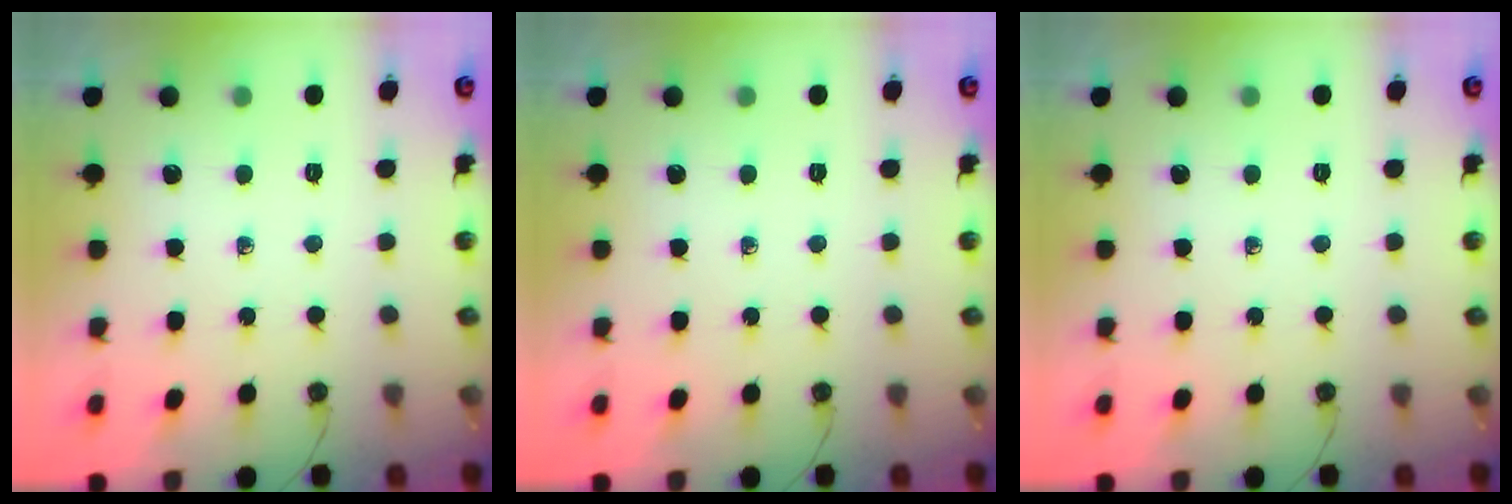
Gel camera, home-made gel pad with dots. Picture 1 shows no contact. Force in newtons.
{"total": 0.0}
{"total": 0.0}